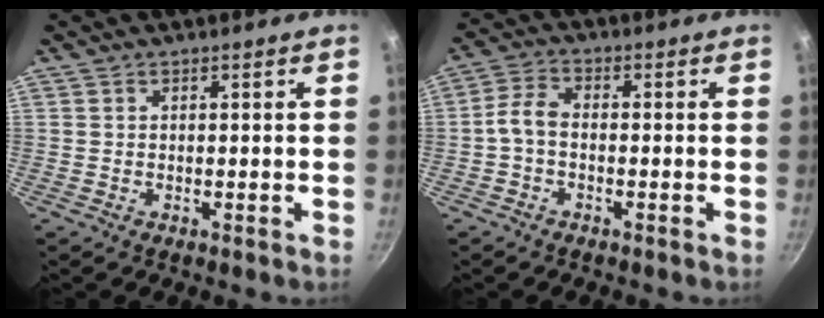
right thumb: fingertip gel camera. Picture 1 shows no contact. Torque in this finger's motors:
{"motor_torque": [0.25, 1.08, 0.61, -0.42, 0.00]}